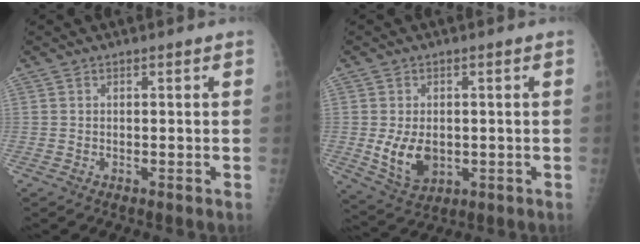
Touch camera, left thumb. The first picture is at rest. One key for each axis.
{"total": 7.5, "fx": -0.6, "fy": 5.2, "fz": 5.4, "tx": -0.081, "ty": -0.014, "tz": 0.005}